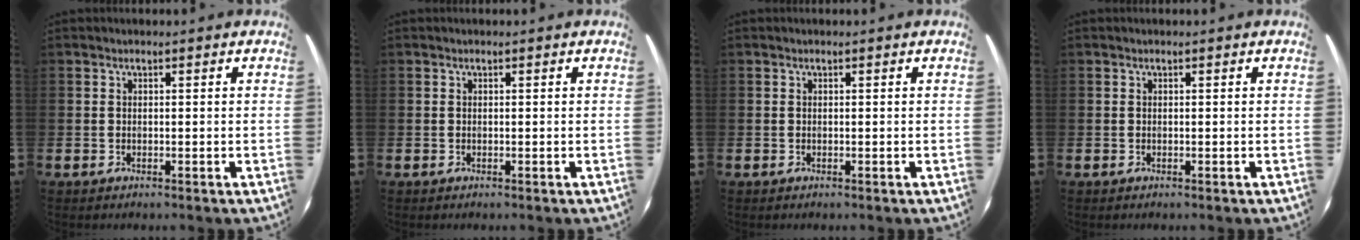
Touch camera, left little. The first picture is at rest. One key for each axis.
{"total": 0.0}
{"total": 0.0}
{"total": 0.0}